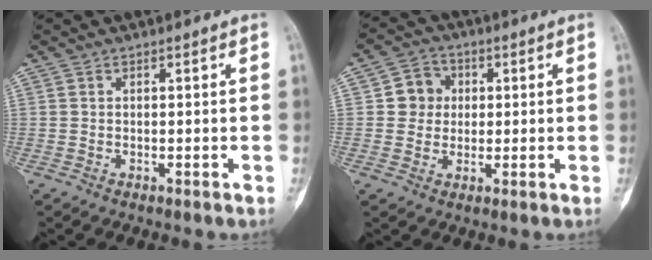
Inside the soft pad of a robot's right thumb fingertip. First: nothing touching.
{"total": 6.1, "force": [0.8, 5.7, 2.0], "torque": [0.003, 0.008, 0.005]}